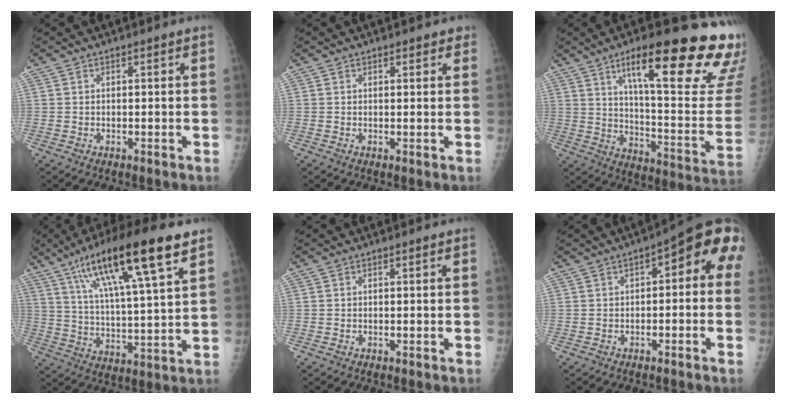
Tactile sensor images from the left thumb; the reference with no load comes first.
{"total": 1.4, "force": [1.0, 0.9, 0.4], "torque": [0.014, -0.004, 0.006]}
{"total": 30.4, "force": [17.5, 6.8, 23.9], "torque": [-0.258, -0.056, 0.259]}
{"total": 20.6, "force": [11.4, 3.6, 16.8], "torque": [-0.281, -0.021, 0.201]}
{"total": 0.0}
{"total": 9.0, "force": [0.6, 4.2, 8.0], "torque": [-0.068, 0.037, -0.007]}